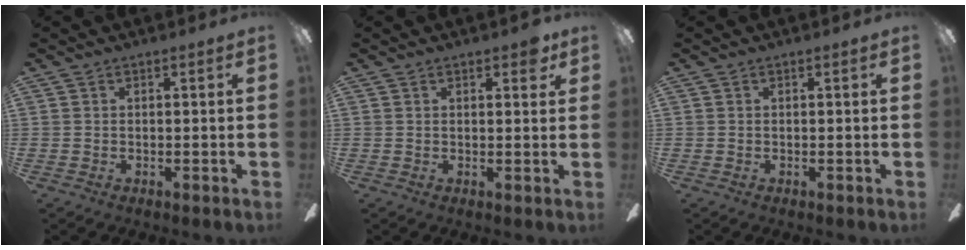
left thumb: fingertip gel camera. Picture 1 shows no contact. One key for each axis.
{"total": 3.2, "fx": 2.2, "fy": 1.1, "fz": 2.0, "tx": -0.020, "ty": -0.007, "tz": 0.033}
{"total": 0.0}